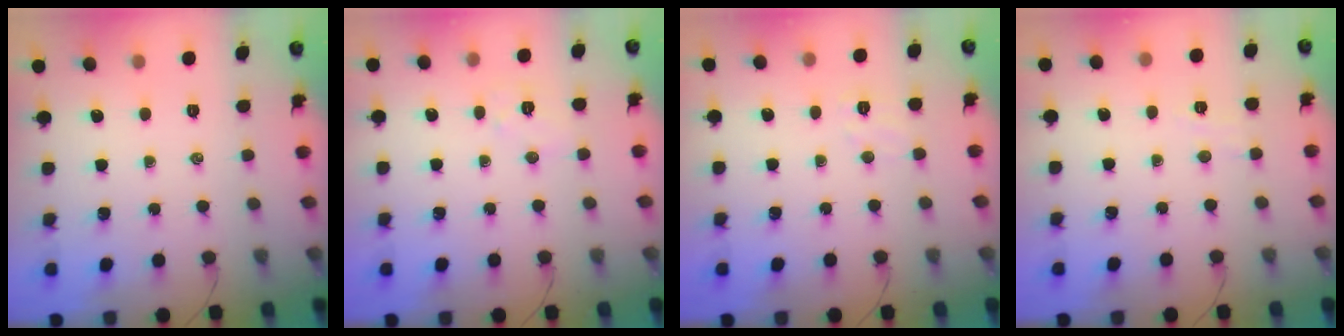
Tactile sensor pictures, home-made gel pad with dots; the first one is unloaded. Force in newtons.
{"total": 5.7, "press": 5.6, "slide": 0.9}
{"total": 3.8, "press": 3.6, "slide": 1.1}
{"total": 2.9, "press": 2.7, "slide": 1.0}